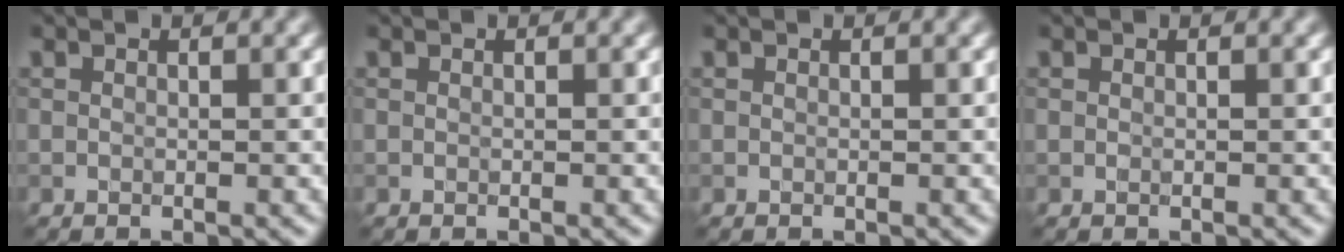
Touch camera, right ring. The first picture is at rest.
{"total": 0.0}
{"total": 0.0}
{"total": 0.0}